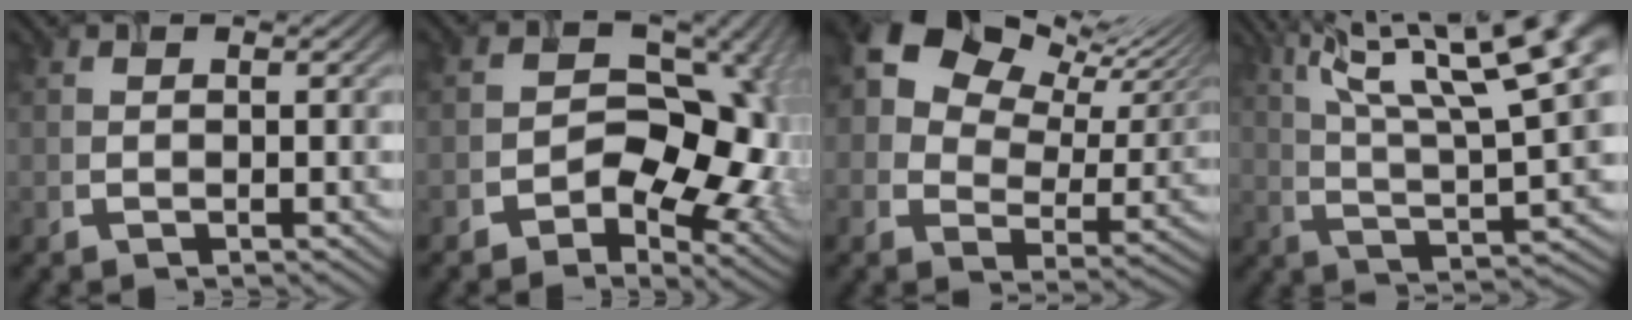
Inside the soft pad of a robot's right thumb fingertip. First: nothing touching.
{"total": 13.9, "force": [-2.1, 10.0, 9.5], "torque": [-0.089, -0.016, -0.014]}
{"total": 14.7, "force": [8.8, 8.7, 7.9], "torque": [-0.161, 0.030, 0.148]}
{"total": 16.8, "force": [8.5, 4.4, 13.9], "torque": [-0.234, 0.024, 0.146]}